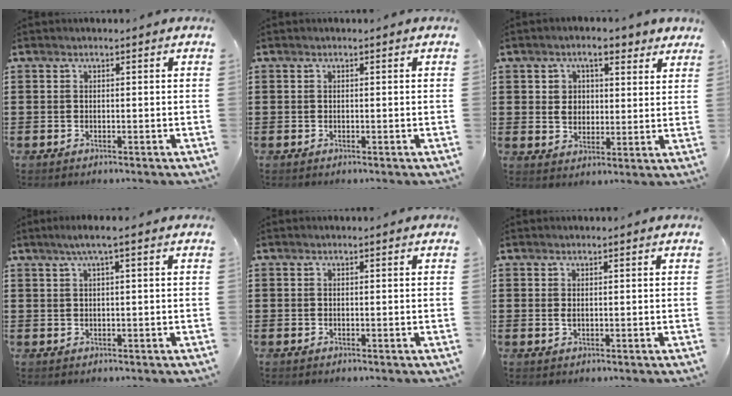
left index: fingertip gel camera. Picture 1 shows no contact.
{"total": 0.0}
{"total": 5.0, "force": [2.8, 3.5, 2.2], "torque": [-0.053, 0.006, 0.046]}
{"total": 2.2, "force": [0.8, -0.2, 2.0], "torque": [-0.039, -0.001, 0.013]}
{"total": 0.0}
{"total": 0.8, "force": [0.3, 0.3, 0.7], "torque": [-0.015, 0.003, 0.006]}